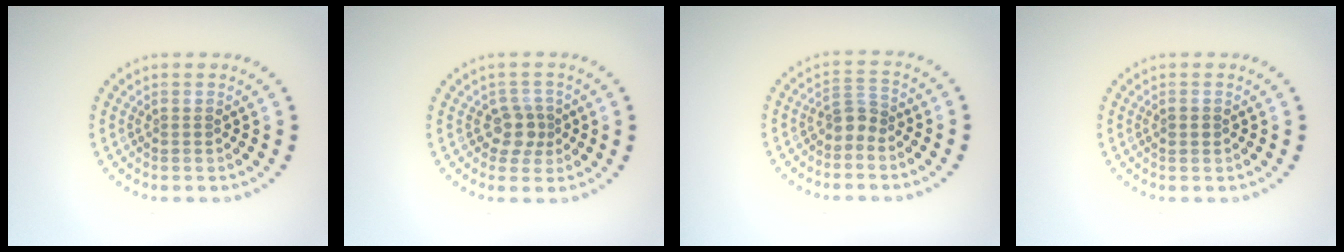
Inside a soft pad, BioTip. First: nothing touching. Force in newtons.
{"total": 2.2, "press": 1.8, "slide": 1.3}
{"total": 2.0, "press": 1.5, "slide": 1.3}
{"total": 1.1, "press": 1.1, "slide": 0.1}